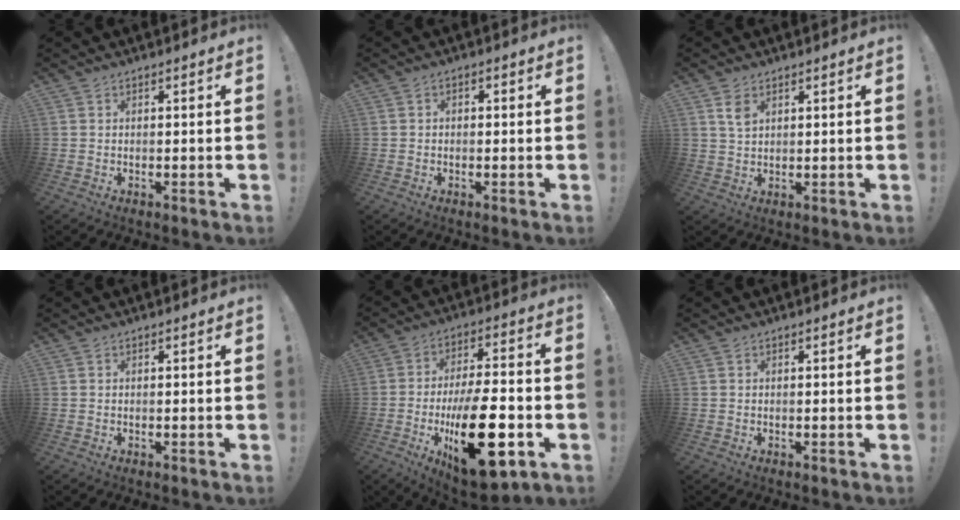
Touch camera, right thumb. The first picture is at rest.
{"total": 1.3, "force": [-0.8, 0.8, 0.7], "torque": [-0.010, 0.005, -0.014]}
{"total": 4.0, "force": [2.0, 2.2, 2.8], "torque": [-0.034, -0.009, 0.033]}
{"total": 0.0}
{"total": 23.8, "force": [-6.6, 10.1, 20.6], "torque": [-0.334, 0.033, -0.090]}
{"total": 0.0}